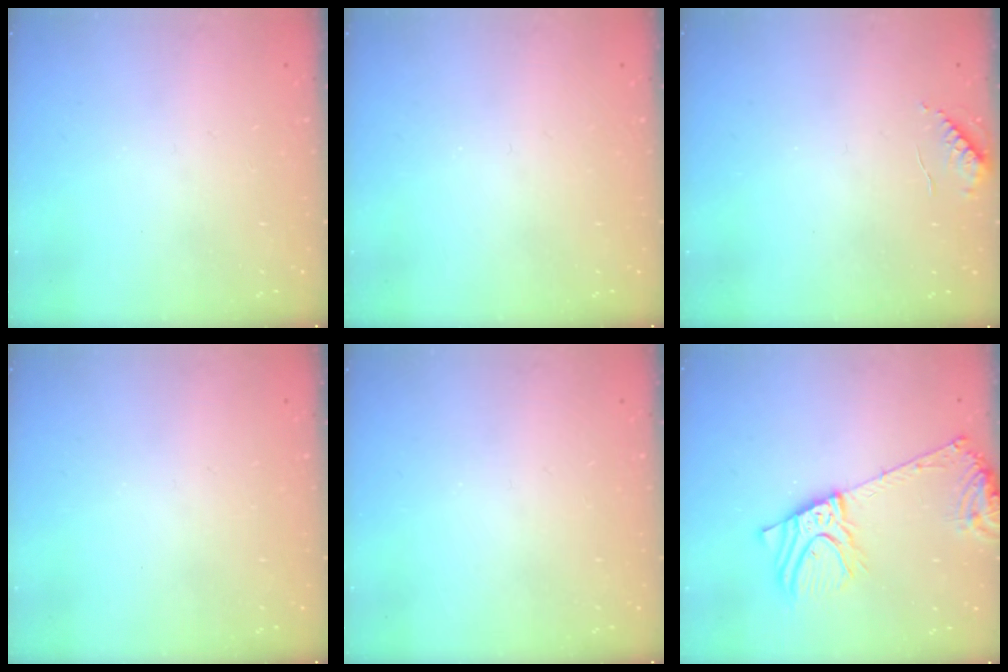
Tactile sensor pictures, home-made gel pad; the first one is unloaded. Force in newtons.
{"total": 0.0}
{"total": 6.6, "press": 6.6, "slide": 0.6}
{"total": 0.0}
{"total": 0.0}
{"total": 13.9, "press": 13.4, "slide": 3.6}